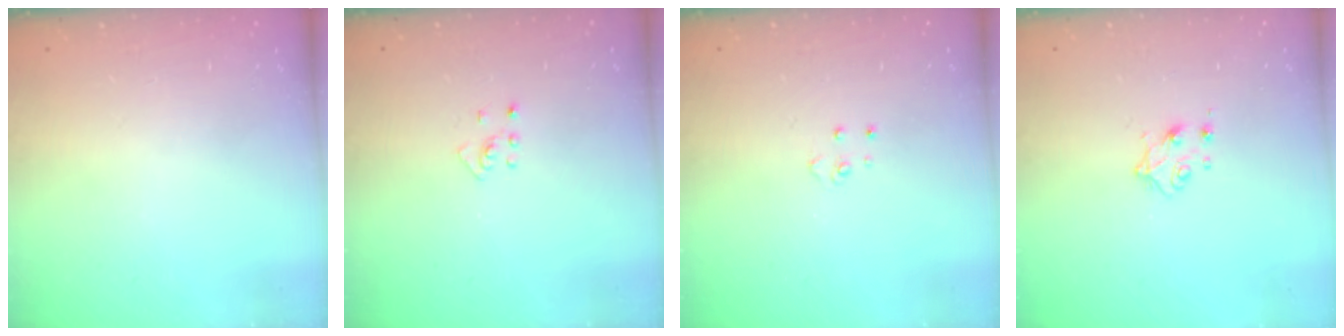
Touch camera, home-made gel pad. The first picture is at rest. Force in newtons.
{"total": 2.7, "press": 2.7, "slide": 0.5}
{"total": 4.0, "press": 3.9, "slide": 0.4}
{"total": 5.2, "press": 5.2, "slide": 0.5}